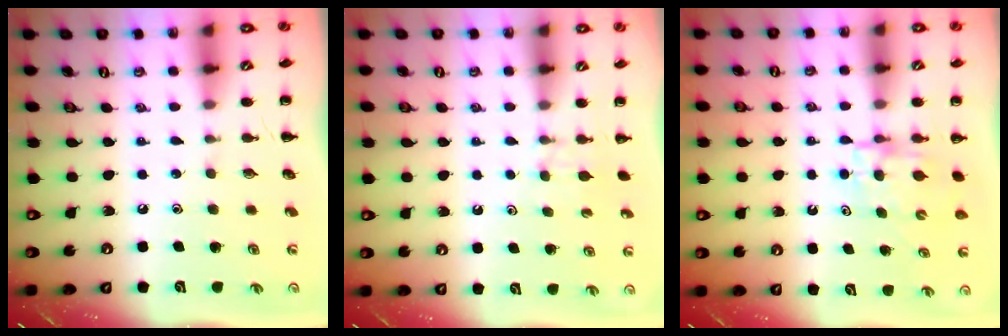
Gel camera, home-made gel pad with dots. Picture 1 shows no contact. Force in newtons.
{"total": 4.2, "press": 3.9, "slide": 1.4}
{"total": 5.2, "press": 5.2, "slide": 0.4}